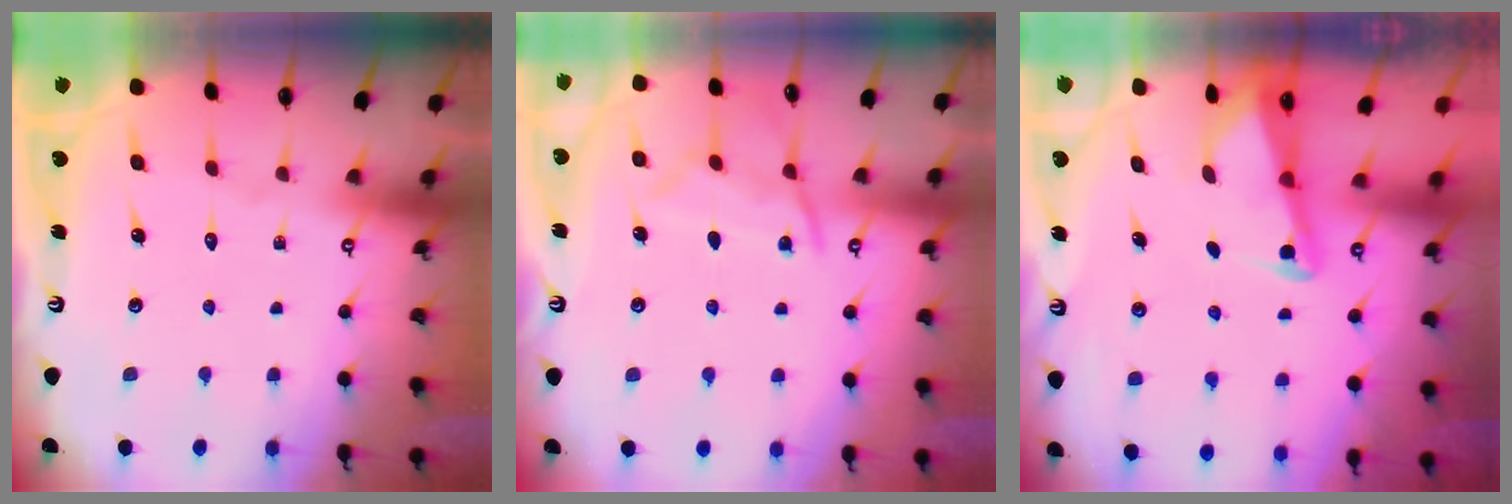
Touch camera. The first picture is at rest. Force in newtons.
{"total": 7.8, "press": 7.8, "slide": 0.2}
{"total": 2.2, "press": 2.2, "slide": 0.3}